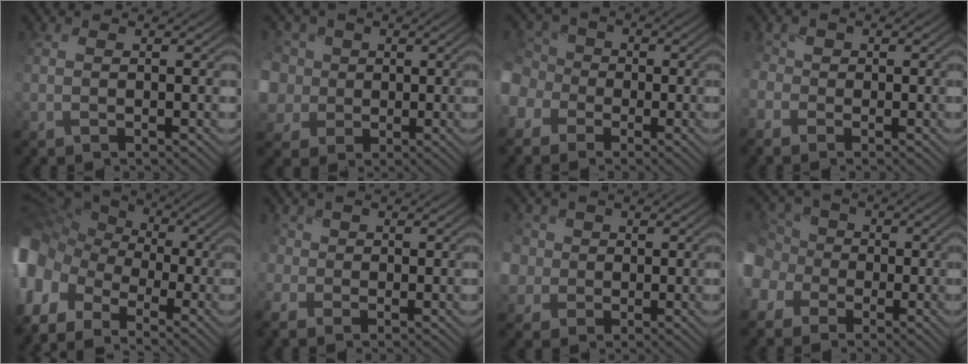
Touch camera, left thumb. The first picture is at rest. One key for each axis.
{"total": 8.7, "fx": 1.8, "fy": 8.1, "fz": 2.8, "tx": -0.121, "ty": 0.013, "tz": 0.009}
{"total": 6.9, "fx": -2.1, "fy": 6.1, "fz": 2.5, "tx": -0.092, "ty": -0.008, "tz": -0.060}
{"total": 3.1, "fx": -1.4, "fy": 2.5, "fz": 1.2, "tx": -0.037, "ty": -0.001, "tz": -0.029}
{"total": 14.5, "fx": -3.7, "fy": 10.7, "fz": 9.0, "tx": -0.252, "ty": -0.012, "tz": -0.053}
{"total": 2.8, "fx": -1.0, "fy": 2.5, "fz": 0.9, "tx": -0.032, "ty": -0.002, "tz": -0.021}
{"total": 7.1, "fx": 1.8, "fy": 6.5, "fz": 2.3, "tx": -0.090, "ty": 0.022, "tz": 0.002}
{"total": 8.9, "fx": -2.1, "fy": 7.9, "fz": 3.4, "tx": -0.121, "ty": -0.014, "tz": -0.065}